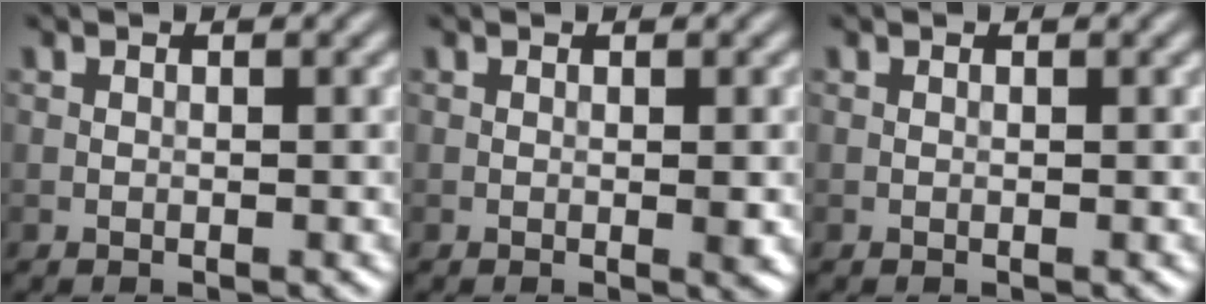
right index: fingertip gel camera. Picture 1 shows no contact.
{"total": 1.2, "force": [0.0, 0.1, 1.1], "torque": [-0.016, -0.001, -0.001]}
{"total": 0.0}